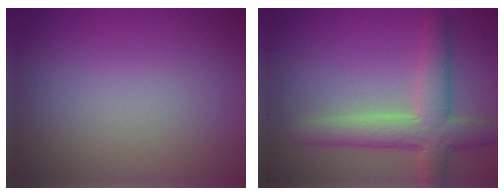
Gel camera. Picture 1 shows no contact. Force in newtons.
{"total": 5.8, "press": 5.8, "slide": 0.4}